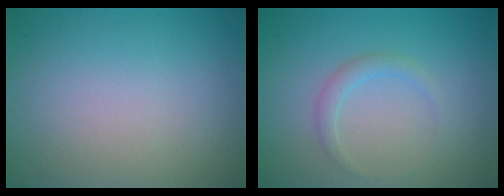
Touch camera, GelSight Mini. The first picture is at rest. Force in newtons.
{"total": 1.3, "press": 1.3, "slide": 0.1}